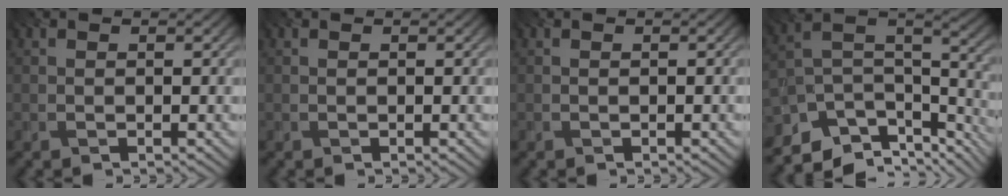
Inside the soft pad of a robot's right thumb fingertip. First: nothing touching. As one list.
[{"total": 0.0}, {"total": 0.0}, {"total": 11.6, "force": [-7.8, 5.6, 6.5], "torque": [-0.149, -0.010, -0.119]}]